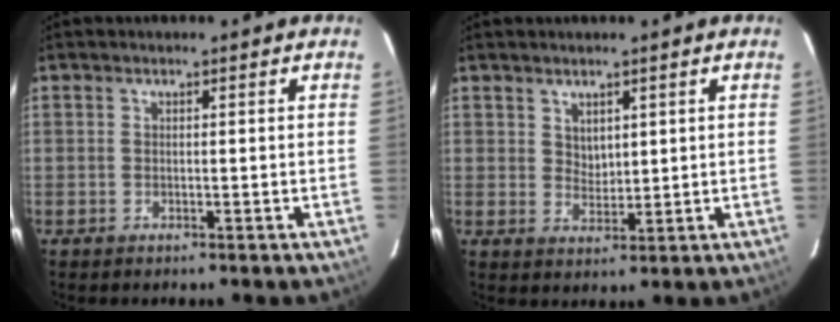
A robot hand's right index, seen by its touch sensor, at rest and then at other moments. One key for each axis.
{"total": 3.0, "fx": 1.7, "fy": 2.1, "fz": 1.3, "tx": -0.015, "ty": 0.000, "tz": 0.032}